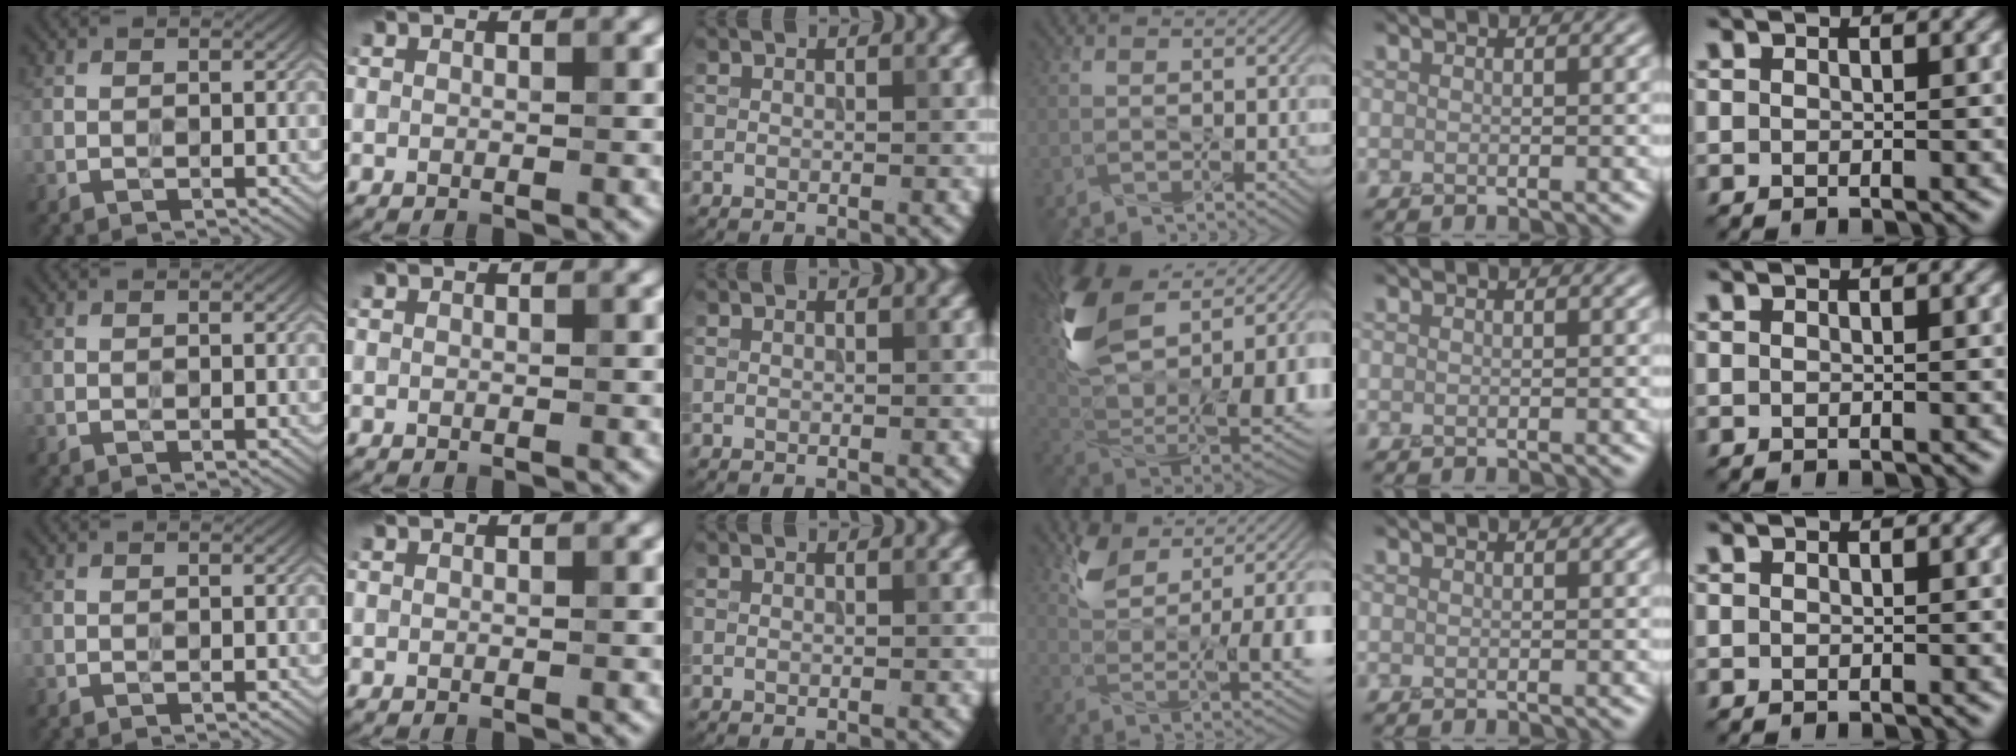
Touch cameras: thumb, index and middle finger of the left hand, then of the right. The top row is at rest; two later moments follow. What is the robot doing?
{"motion": "squeeze", "object": "paper clamp"}